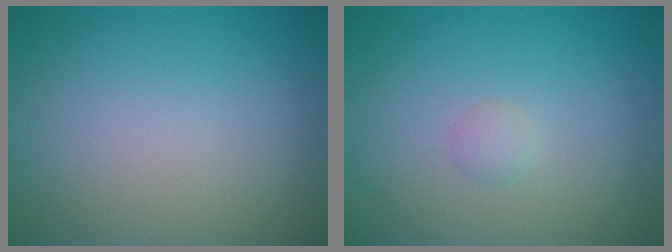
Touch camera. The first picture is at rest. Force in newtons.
{"total": 0.7, "press": 0.7, "slide": 0.0}